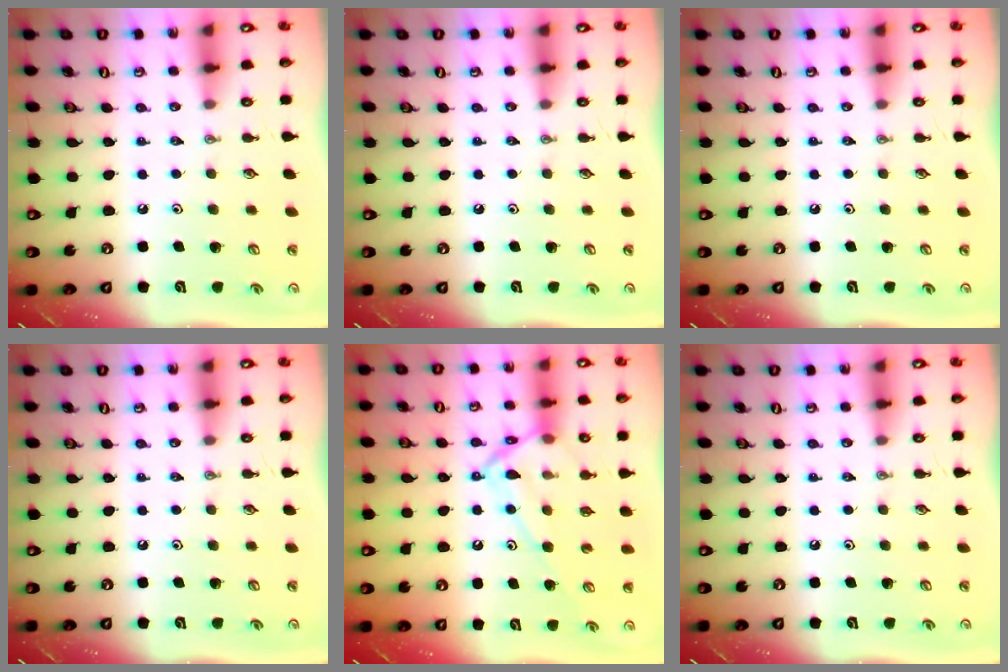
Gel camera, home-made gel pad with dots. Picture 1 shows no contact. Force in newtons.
{"total": 0.0}
{"total": 0.0}
{"total": 0.0}
{"total": 14.0, "press": 14.0, "slide": 0.9}
{"total": 0.0}